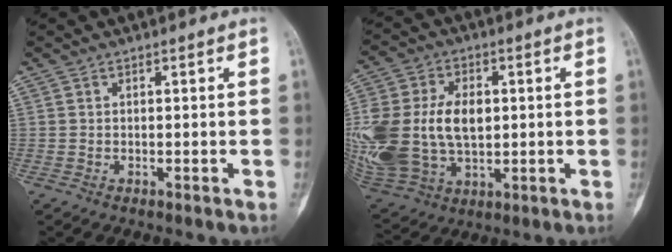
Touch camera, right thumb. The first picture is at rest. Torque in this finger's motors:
{"motor_torque": [2.02, 2.14, 1.72, -0.01, 0.26]}